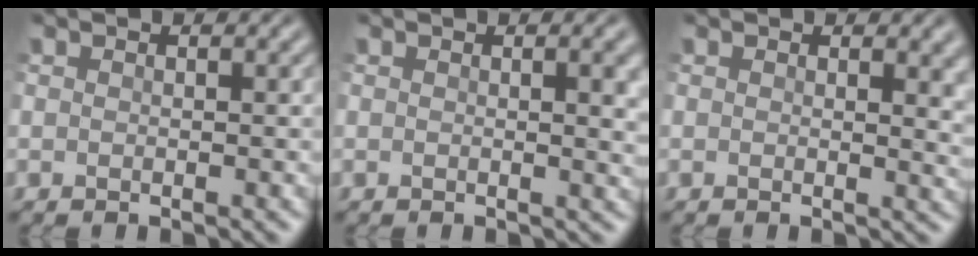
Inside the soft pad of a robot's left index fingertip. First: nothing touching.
{"total": 2.9, "force": [0.5, 0.8, 2.7], "torque": [-0.024, 0.003, 0.004]}
{"total": 2.5, "force": [0.8, 0.9, 2.2], "torque": [-0.018, -0.002, 0.012]}